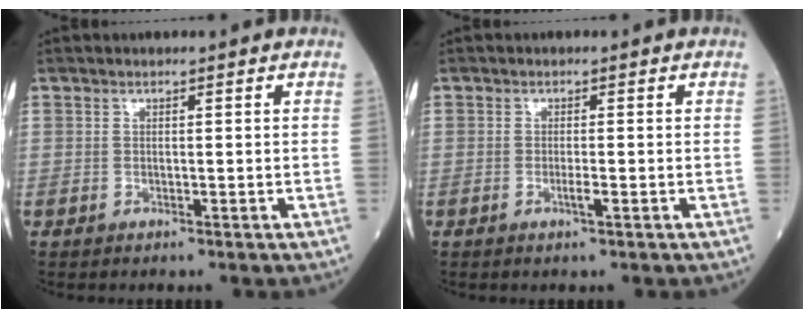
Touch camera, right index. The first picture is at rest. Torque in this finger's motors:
{"motor_torque": [0.16, 0.02, 0.12, 0.04]}